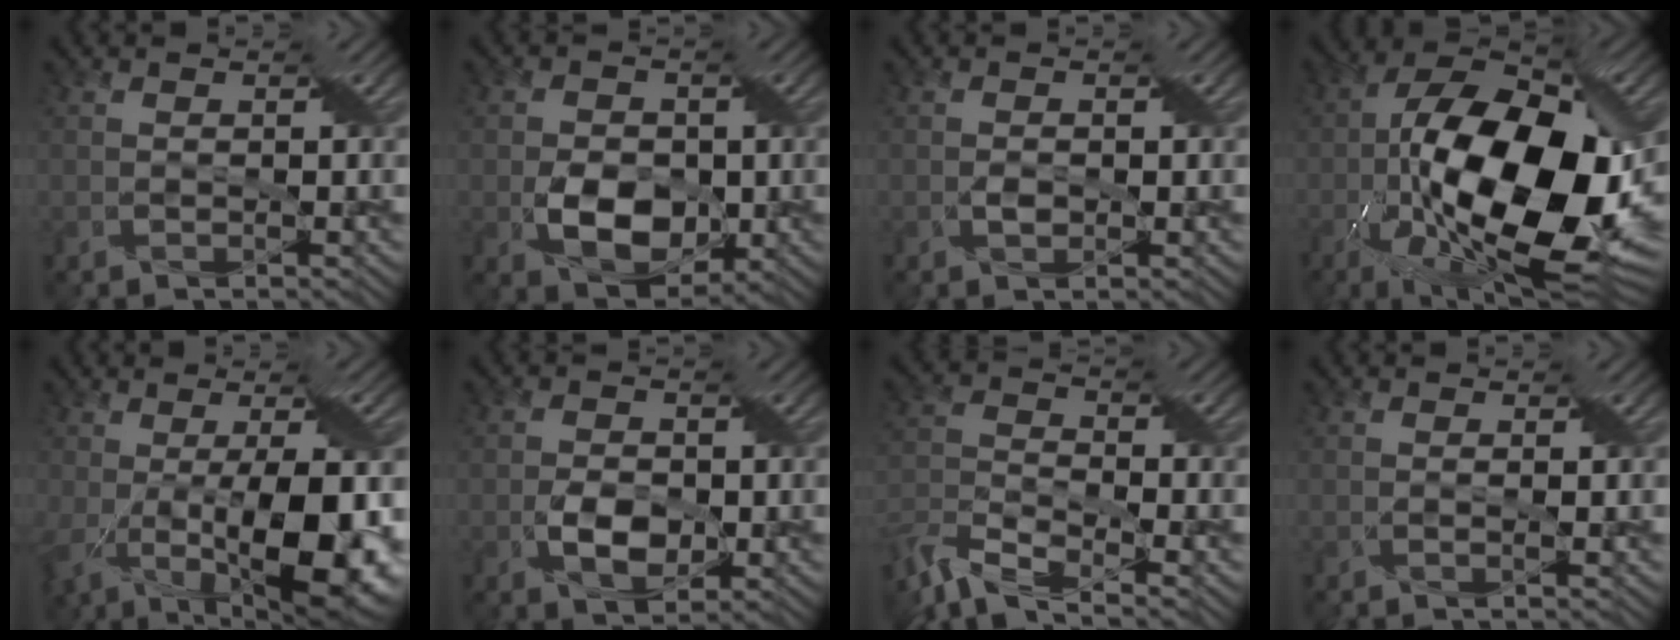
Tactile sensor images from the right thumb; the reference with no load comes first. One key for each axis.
{"total": 6.9, "fx": -1.4, "fy": 4.8, "fz": 4.8, "tx": -0.091, "ty": -0.009, "tz": -0.025}
{"total": 1.4, "fx": -0.2, "fy": 0.9, "fz": 1.1, "tx": -0.019, "ty": 0.001, "tz": -0.003}
{"total": 20.3, "fx": -3.6, "fy": 10.0, "fz": 17.2, "tx": -0.309, "ty": -0.008, "tz": -0.060}
{"total": 14.4, "fx": -1.6, "fy": 5.4, "fz": 13.2, "tx": -0.205, "ty": -0.013, "tz": -0.014}
{"total": 4.6, "fx": -1.0, "fy": 2.9, "fz": 3.4, "tx": -0.068, "ty": -0.005, "tz": -0.020}
{"total": 8.1, "fx": -6.4, "fy": 2.2, "fz": 4.4, "tx": -0.101, "ty": -0.013, "tz": -0.139}
{"total": 0.8, "fx": 0.1, "fy": 0.0, "fz": 0.8, "tx": -0.015, "ty": 0.001, "tz": -0.001}